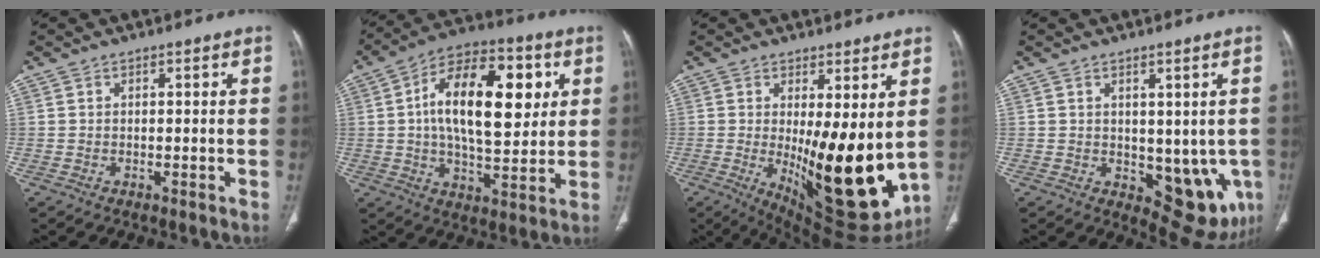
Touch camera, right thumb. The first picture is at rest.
{"total": 20.7, "force": [4.2, 10.3, 17.5], "torque": [-0.255, 0.005, 0.060]}
{"total": 18.6, "force": [-0.5, 6.6, 17.4], "torque": [-0.242, -0.047, 0.017]}
{"total": 10.6, "force": [-1.4, 6.0, 8.7], "torque": [-0.064, -0.020, 0.001]}